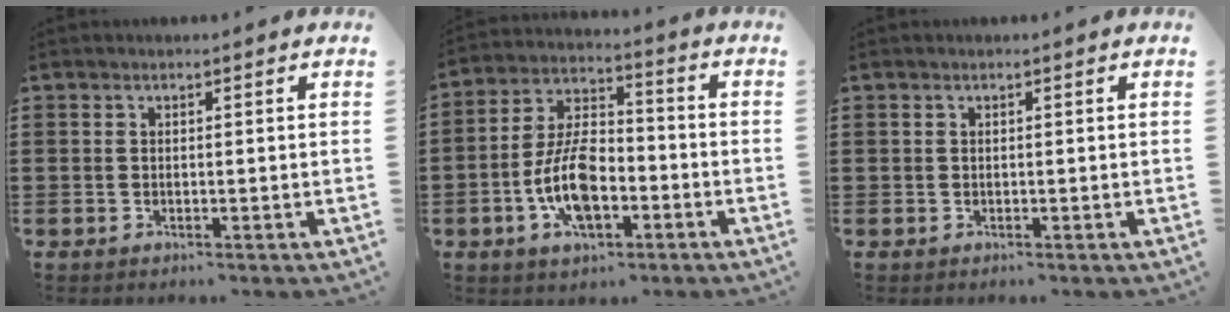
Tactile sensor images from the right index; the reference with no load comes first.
{"total": 10.4, "force": [-3.5, 5.3, 8.2], "torque": [-0.184, 0.003, -0.068]}
{"total": 0.0}